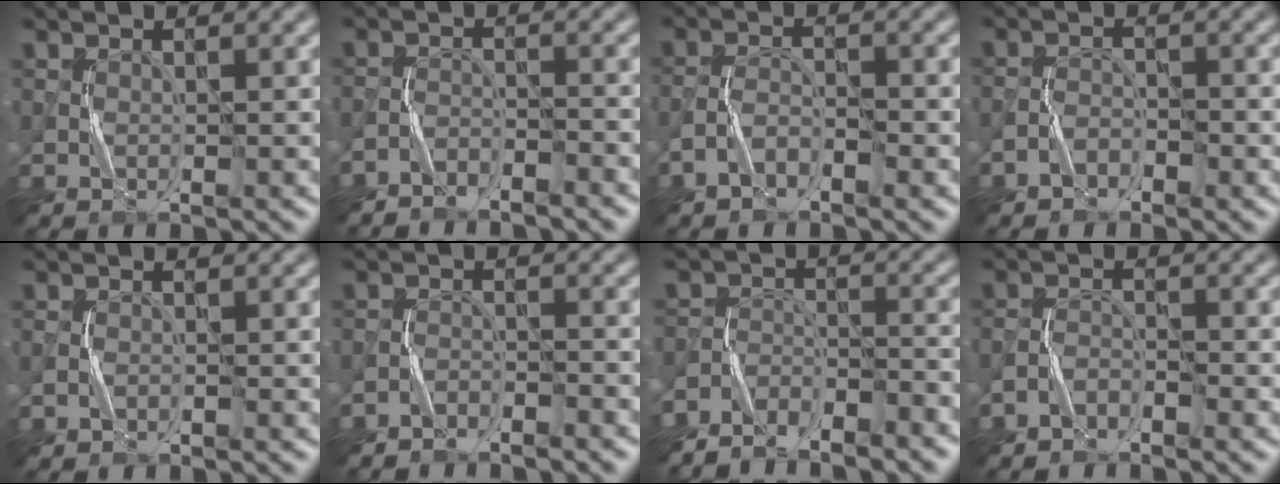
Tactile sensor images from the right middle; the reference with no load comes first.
{"total": 2.6, "force": [-2.5, 0.6, 0.3], "torque": [-0.004, 0.003, -0.055]}
{"total": 2.5, "force": [-1.7, 1.0, 1.5], "torque": [-0.030, 0.009, -0.038]}
{"total": 1.7, "force": [-1.3, 1.0, 0.6], "torque": [-0.008, 0.009, -0.028]}
{"total": 0.7, "force": [-0.5, 0.4, 0.3], "torque": [-0.008, 0.004, -0.010]}
{"total": 2.2, "force": [-2.1, 0.6, 0.1], "torque": [0.000, 0.005, -0.046]}
{"total": 6.1, "force": [-5.5, 2.2, 1.6], "torque": [-0.024, -0.004, -0.108]}
{"total": 1.8, "force": [-1.6, 0.6, 0.5], "torque": [-0.009, 0.009, -0.036]}